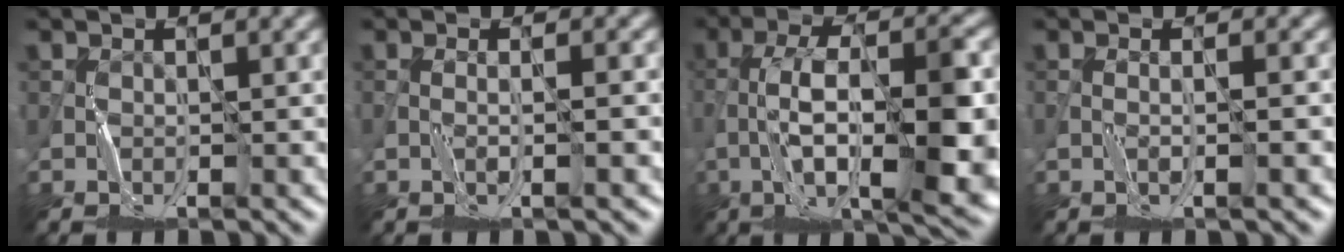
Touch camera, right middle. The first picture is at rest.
{"total": 1.1, "force": [-0.3, -0.3, 1.0], "torque": [-0.006, 0.007, -0.010]}
{"total": 11.7, "force": [-2.8, 3.5, 10.7], "torque": [-0.180, 0.007, -0.046]}
{"total": 0.8, "force": [-0.2, -0.4, 0.7], "torque": [-0.004, 0.005, -0.009]}